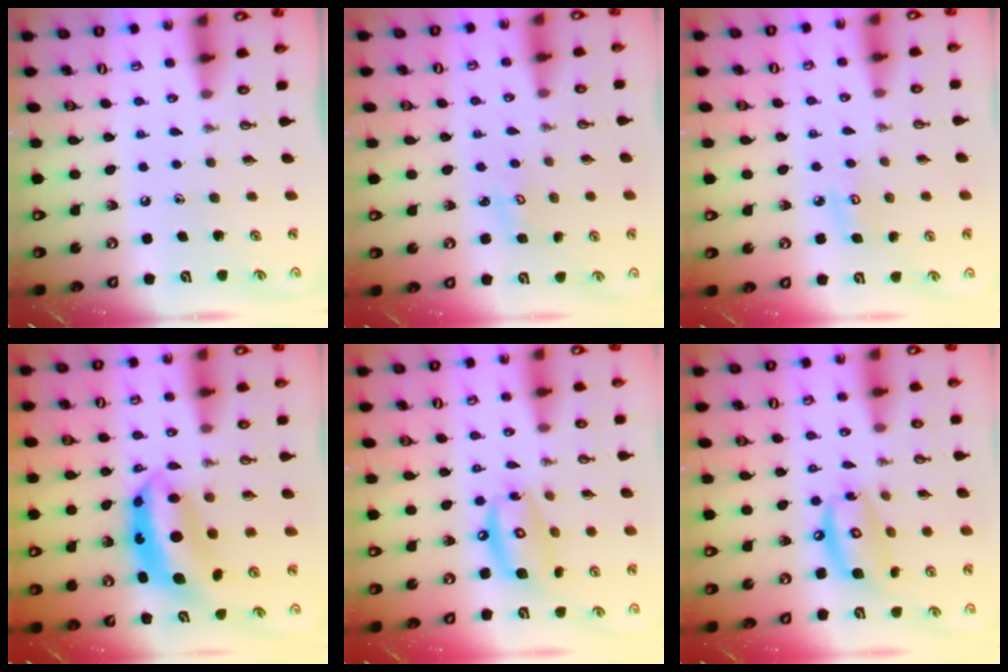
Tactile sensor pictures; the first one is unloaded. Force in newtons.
{"total": 2.1, "press": 2.1, "slide": 0.2}
{"total": 4.4, "press": 4.4, "slide": 0.5}
{"total": 8.7, "press": 8.7, "slide": 0.7}
{"total": 12.7, "press": 12.6, "slide": 1.4}
{"total": 12.7, "press": 12.6, "slide": 1.4}